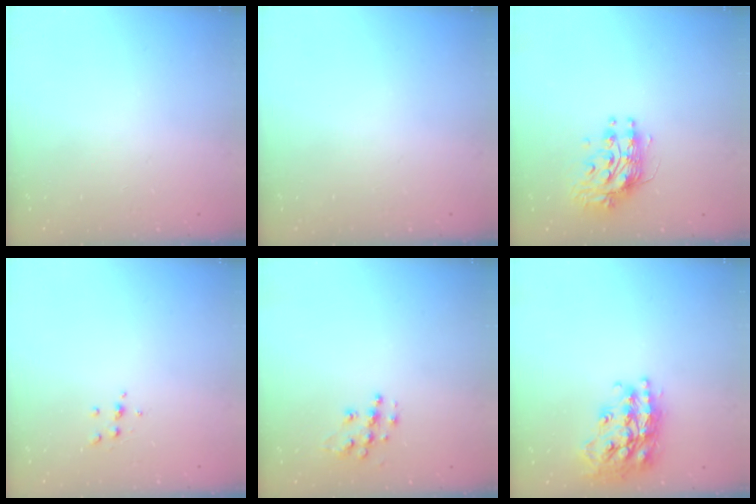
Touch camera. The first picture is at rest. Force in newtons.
{"total": 0.0}
{"total": 9.0, "press": 8.9, "slide": 0.7}
{"total": 4.9, "press": 4.8, "slide": 1.1}
{"total": 9.9, "press": 9.9, "slide": 0.7}
{"total": 21.9, "press": 21.8, "slide": 1.8}